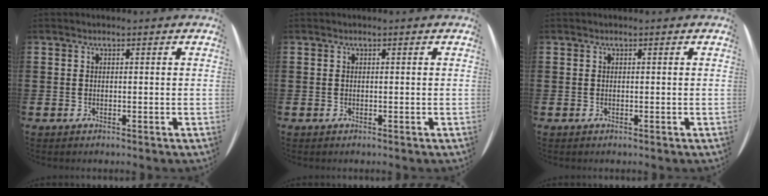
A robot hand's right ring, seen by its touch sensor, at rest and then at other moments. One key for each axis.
{"total": 0.0}
{"total": 0.0}